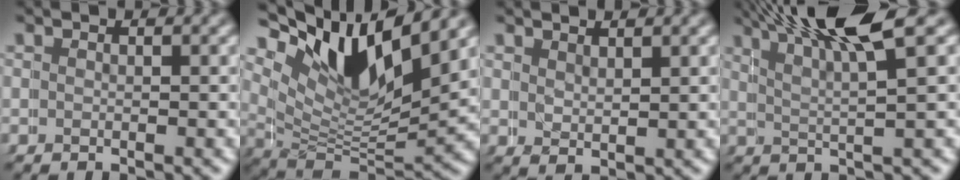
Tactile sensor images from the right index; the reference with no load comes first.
{"total": 10.3, "force": [5.3, 5.3, 7.0], "torque": [-0.142, 0.005, 0.081]}
{"total": 2.4, "force": [2.3, 0.1, 0.8], "torque": [-0.014, -0.002, 0.047]}
{"total": 7.9, "force": [5.8, 0.8, 5.4], "torque": [-0.092, 0.015, 0.088]}